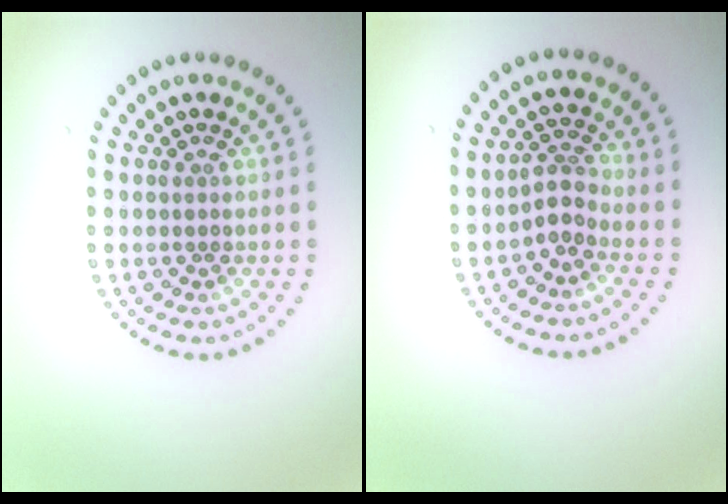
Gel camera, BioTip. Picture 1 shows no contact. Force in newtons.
{"total": 2.0, "press": 1.4, "slide": 1.5}